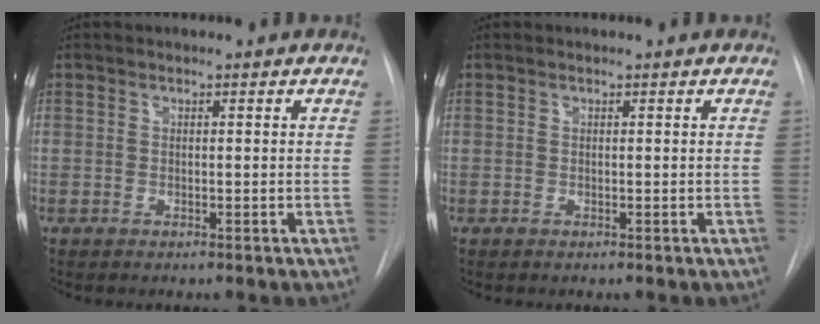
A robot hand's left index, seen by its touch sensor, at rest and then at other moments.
{"total": 0.0}